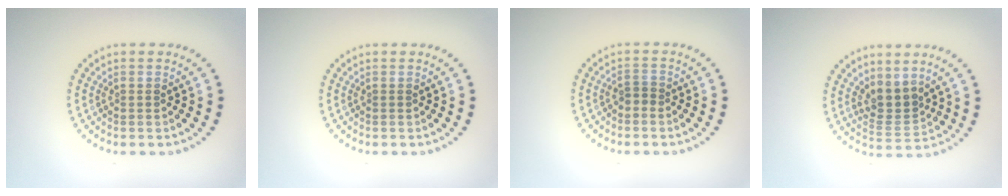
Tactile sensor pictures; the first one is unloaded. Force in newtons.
{"total": 0.0}
{"total": 0.9, "press": 0.7, "slide": 0.6}
{"total": 2.8, "press": 2.1, "slide": 1.8}